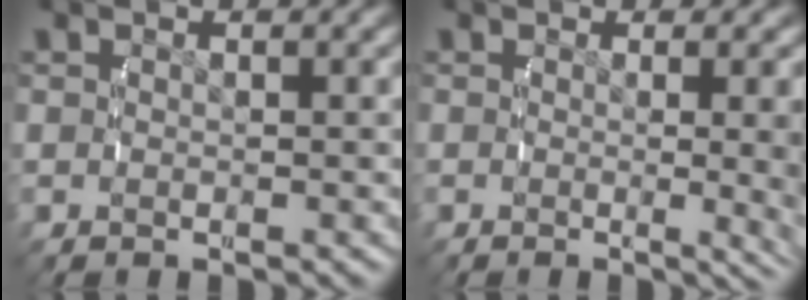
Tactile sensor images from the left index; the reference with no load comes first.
{"total": 4.5, "force": [-0.2, 0.8, 4.4], "torque": [-0.040, -0.001, -0.007]}